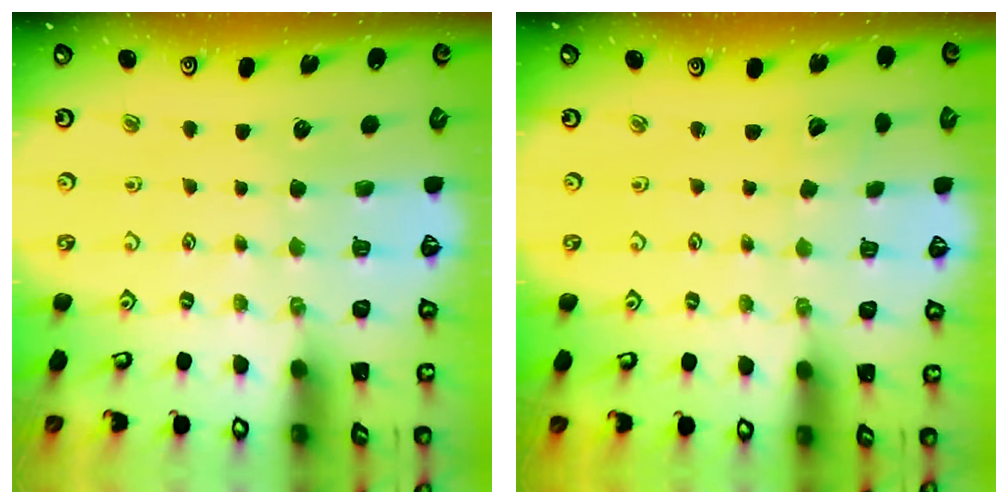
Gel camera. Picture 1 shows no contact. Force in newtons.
{"total": 0.9, "press": 0.9, "slide": 0.1}